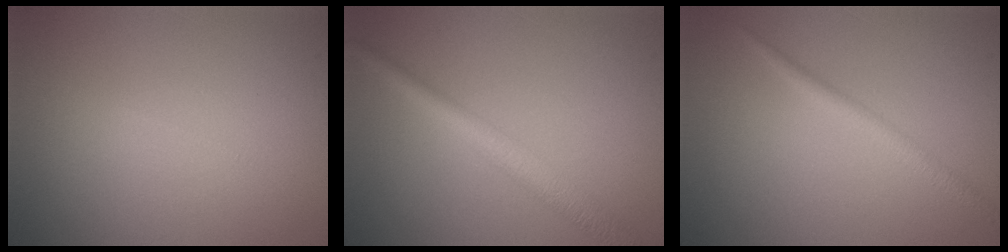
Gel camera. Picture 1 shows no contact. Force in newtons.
{"total": 3.4, "press": 3.4, "slide": 0.1}
{"total": 1.7, "press": 1.7, "slide": 0.1}